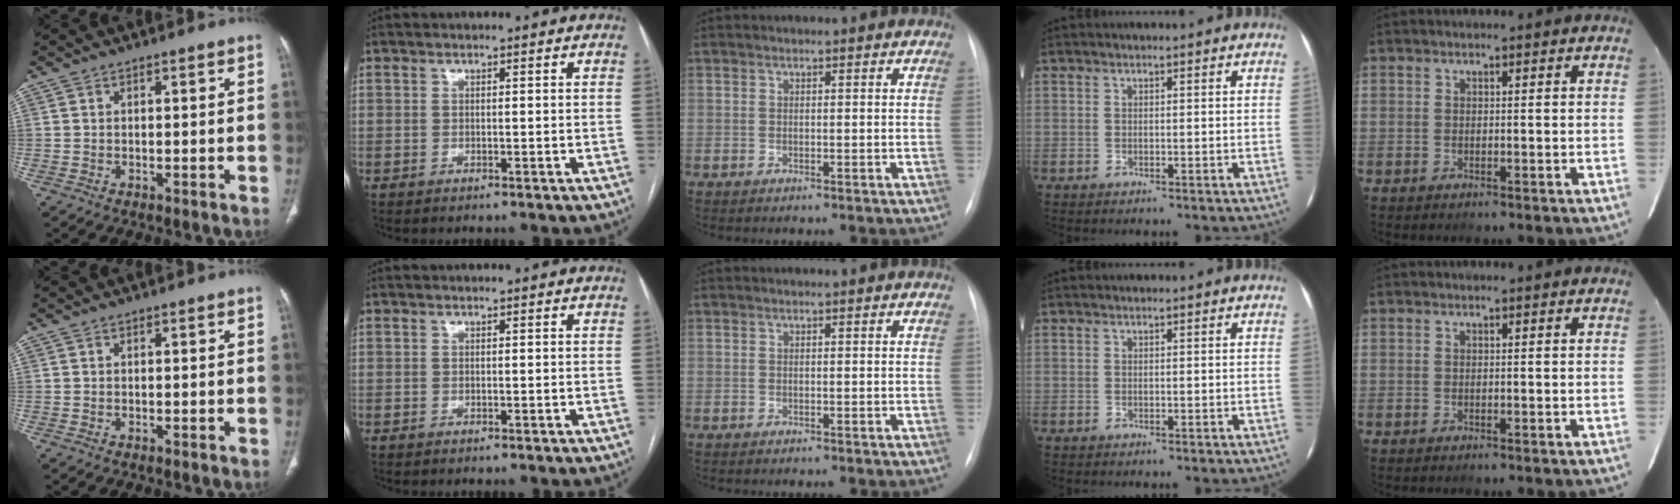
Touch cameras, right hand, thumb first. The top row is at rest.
{}